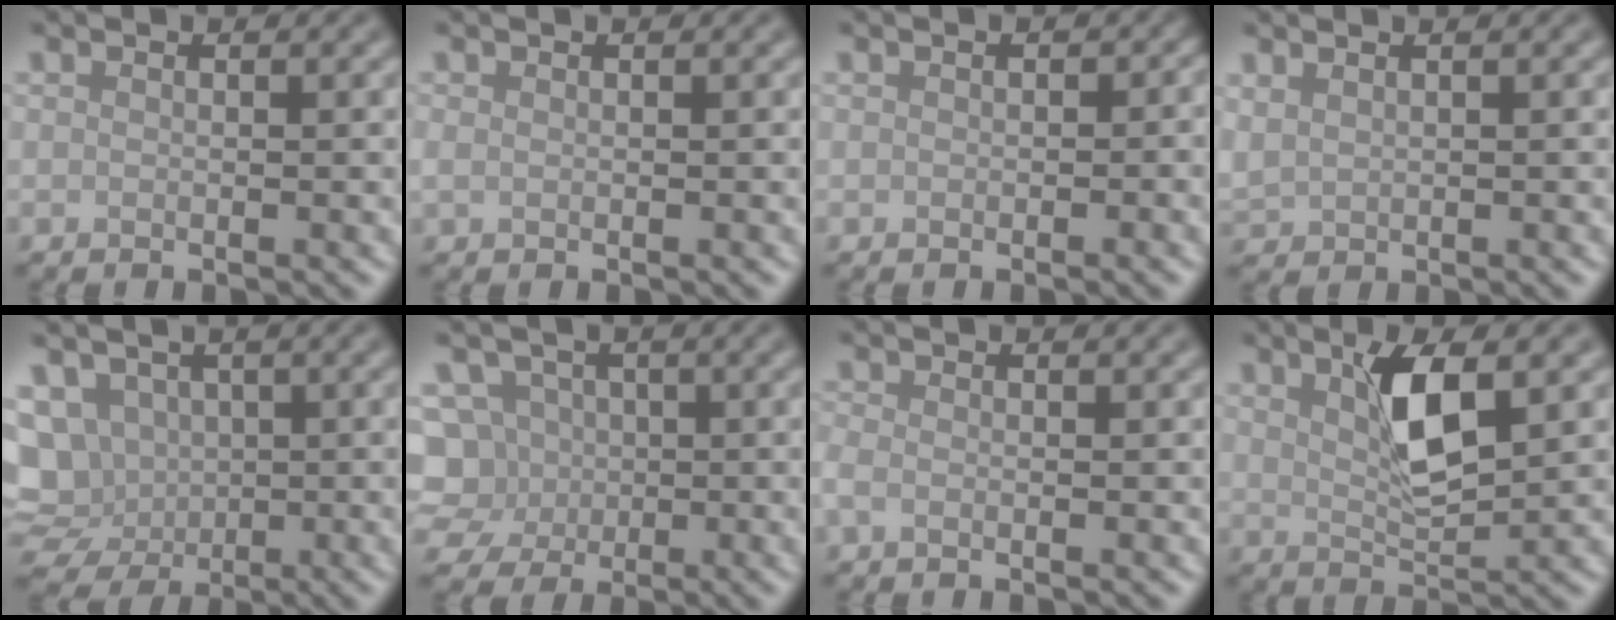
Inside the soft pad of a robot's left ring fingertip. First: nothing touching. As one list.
[{"total": 0.8, "force": [-0.2, 0.7, 0.3], "torque": [-0.005, 0.004, -0.003]}, {"total": 0.8, "force": [-0.1, 0.7, 0.4], "torque": [0.001, -0.001, 0.002]}, {"total": 1.3, "force": [0.7, 1.0, 0.3], "torque": [-0.011, -0.001, 0.022]}, {"total": 10.8, "force": [-0.3, 9.7, 4.7], "torque": [-0.090, -0.003, -0.018]}, {"total": 6.2, "force": [-0.9, 5.9, 1.5], "torque": [-0.022, 0.022, -0.036]}, {"total": 1.3, "force": [-0.7, 0.8, 0.7], "torque": [-0.016, 0.003, -0.017]}, {"total": 4.1, "force": [1.6, 1.1, 3.6], "torque": [-0.072, 0.006, 0.032]}]